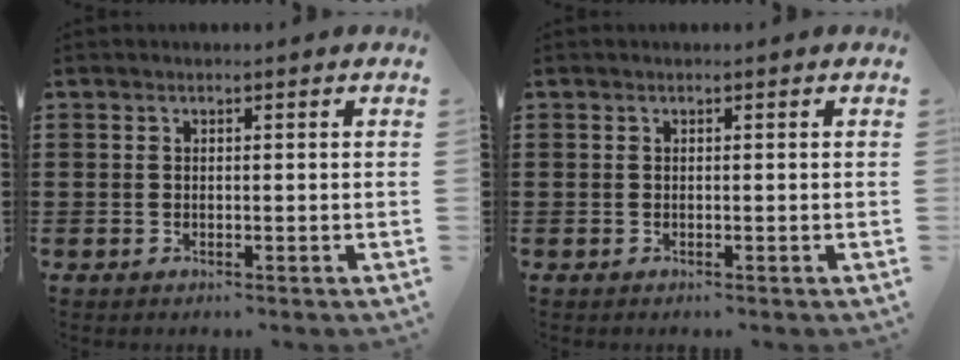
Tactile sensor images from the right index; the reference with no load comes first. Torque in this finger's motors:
{"motor_torque": [0.95, 0.64, 0.09, 0.01]}